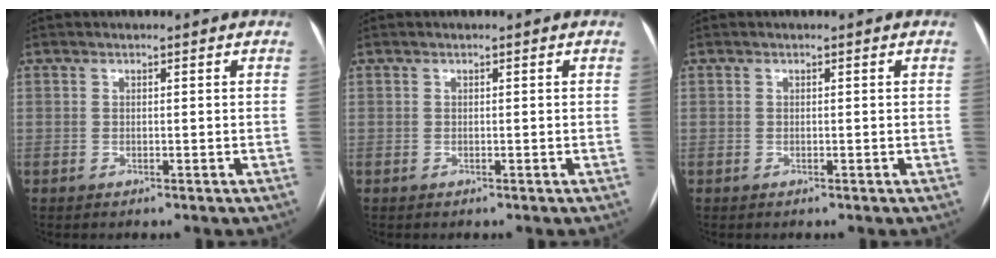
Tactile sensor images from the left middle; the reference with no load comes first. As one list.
[{"total": 0.0}, {"total": 0.0}]